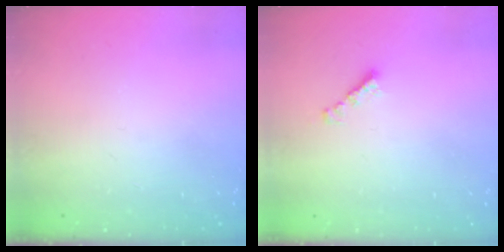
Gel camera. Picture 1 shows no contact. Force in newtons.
{"total": 2.4, "press": 2.4, "slide": 0.4}